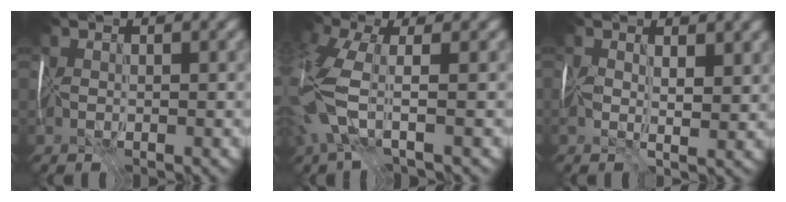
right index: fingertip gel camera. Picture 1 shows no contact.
{"total": 7.0, "force": [-1.4, 3.2, 6.0], "torque": [-0.158, -0.005, -0.040]}
{"total": 3.2, "force": [1.0, 1.5, 2.7], "torque": [-0.051, -0.002, 0.018]}